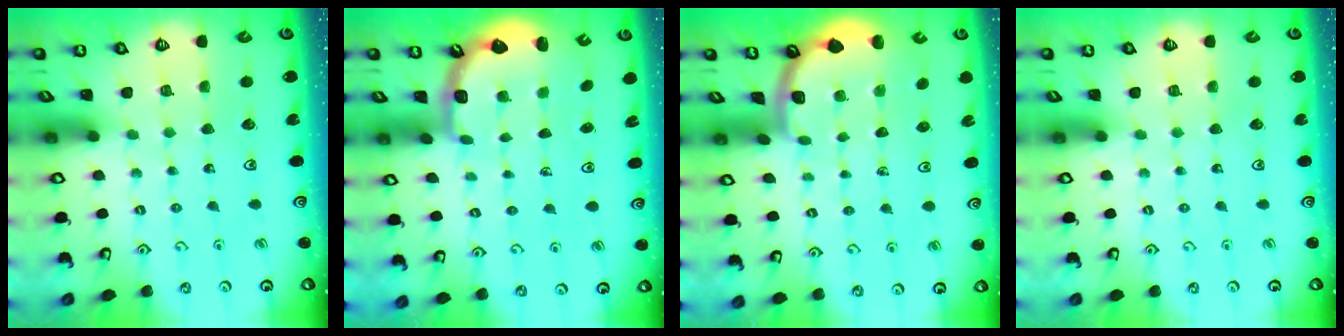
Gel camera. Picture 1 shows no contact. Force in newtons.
{"total": 2.5, "press": 2.1, "slide": 1.3}
{"total": 1.7, "press": 1.7, "slide": 0.1}
{"total": 0.0}